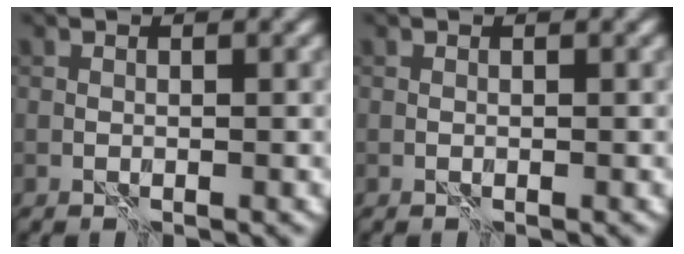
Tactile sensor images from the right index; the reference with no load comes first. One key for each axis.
{"total": 0.0}